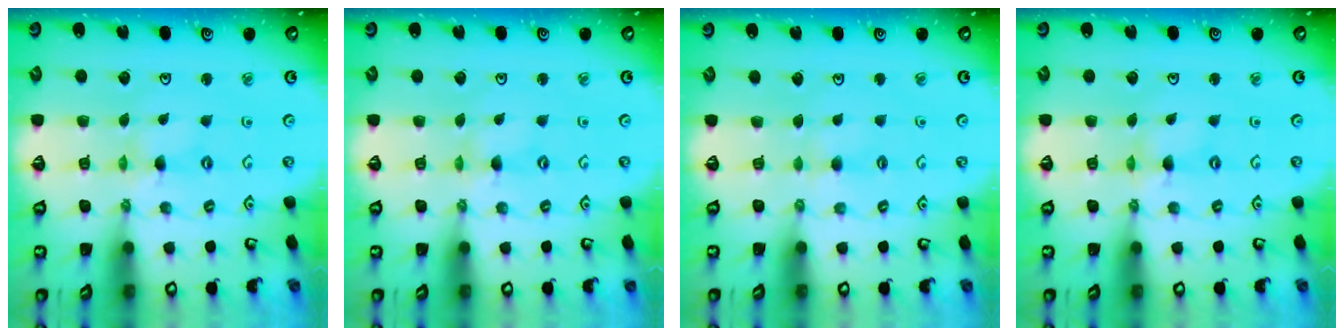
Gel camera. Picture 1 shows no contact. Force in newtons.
{"total": 0.6, "press": 0.6, "slide": 0.2}
{"total": 1.7, "press": 1.7, "slide": 0.3}
{"total": 0.9, "press": 0.8, "slide": 0.2}